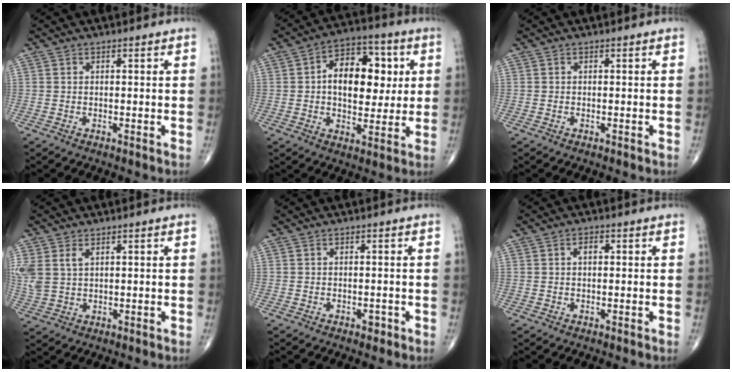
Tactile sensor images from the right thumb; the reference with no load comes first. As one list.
[{"total": 14.9, "force": [2.2, 9.3, 11.4], "torque": [-0.128, 0.011, 0.029]}, {"total": 0.0}, {"total": 6.4, "force": [2.3, 4.0, 4.5], "torque": [-0.116, 0.005, 0.058]}, {"total": 1.3, "force": [-0.7, 0.8, 0.7], "torque": [-0.006, 0.002, -0.011]}, {"total": 1.8, "force": [0.4, 1.0, 1.5], "torque": [-0.025, 0.005, 0.005]}]